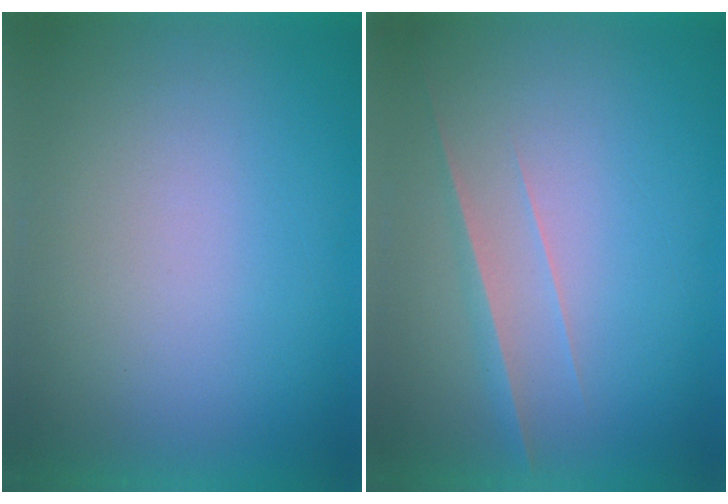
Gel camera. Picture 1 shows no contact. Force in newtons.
{"total": 2.9}